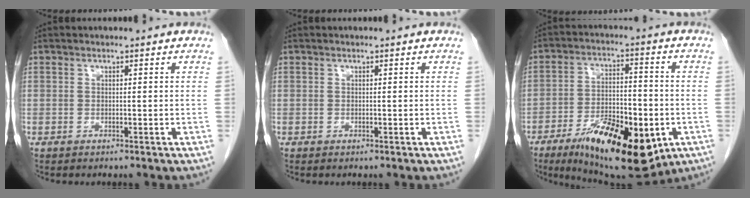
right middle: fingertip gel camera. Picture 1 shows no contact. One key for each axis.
{"total": 0.0}
{"total": 19.2, "fx": -8.7, "fy": 6.9, "fz": 15.6, "tx": -0.234, "ty": -0.014, "tz": -0.126}